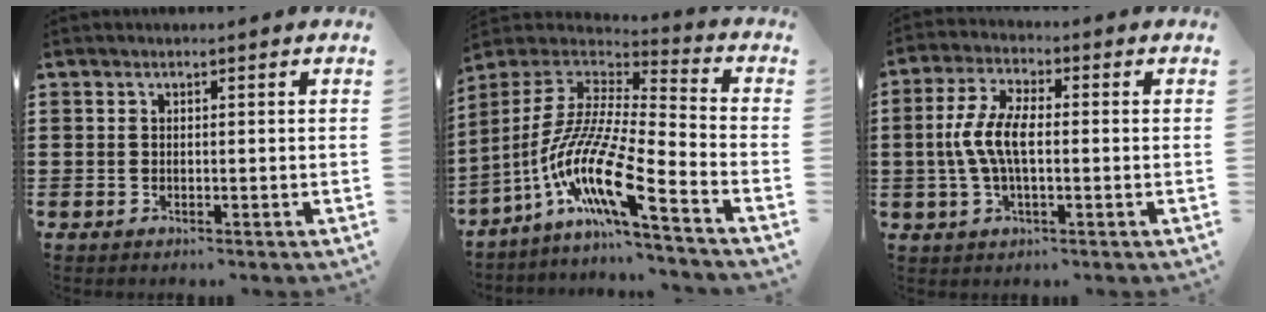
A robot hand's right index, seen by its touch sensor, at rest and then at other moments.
{"total": 13.7, "force": [-8.1, 1.4, 10.9], "torque": [-0.242, -0.022, -0.169]}
{"total": 7.0, "force": [-0.6, 2.8, 6.4], "torque": [-0.148, -0.004, -0.020]}